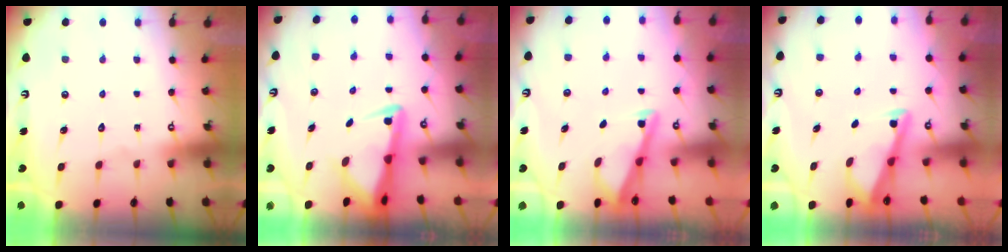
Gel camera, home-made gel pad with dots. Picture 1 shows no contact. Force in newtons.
{"total": 2.6, "press": 2.5, "slide": 0.7}
{"total": 2.9, "press": 2.9, "slide": 0.4}
{"total": 3.1, "press": 3.1, "slide": 0.3}